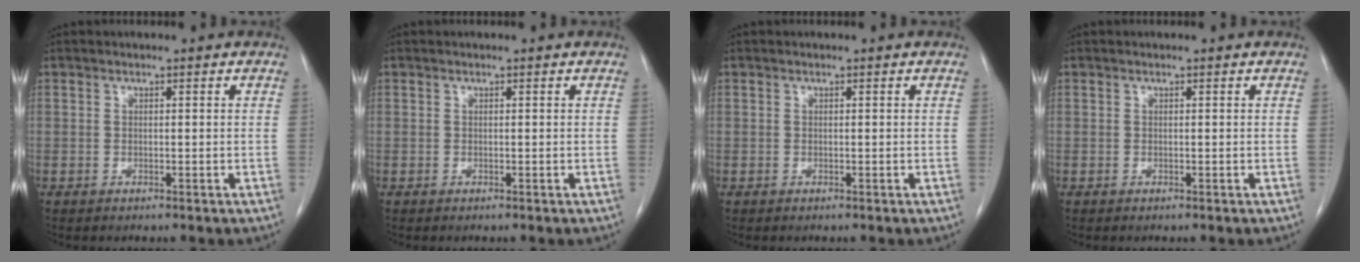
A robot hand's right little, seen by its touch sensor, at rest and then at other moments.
{"total": 0.0}
{"total": 0.0}
{"total": 0.0}